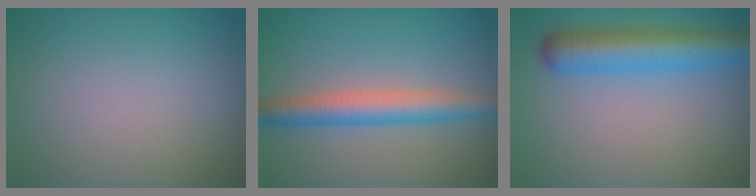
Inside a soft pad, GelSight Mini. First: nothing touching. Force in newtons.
{"total": 4.2, "press": 4.2, "slide": 0.1}
{"total": 5.3, "press": 5.3, "slide": 0.2}